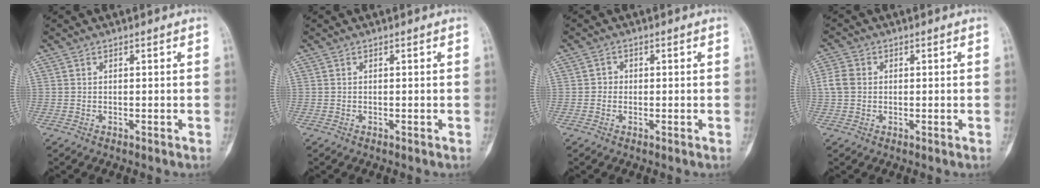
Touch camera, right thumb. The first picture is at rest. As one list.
[{"total": 0.0}, {"total": 1.4, "force": [-0.2, 1.3, 0.4], "torque": [0.003, 0.006, -0.008]}, {"total": 3.8, "force": [0.2, 3.2, 2.1], "torque": [-0.044, 0.007, -0.002]}]